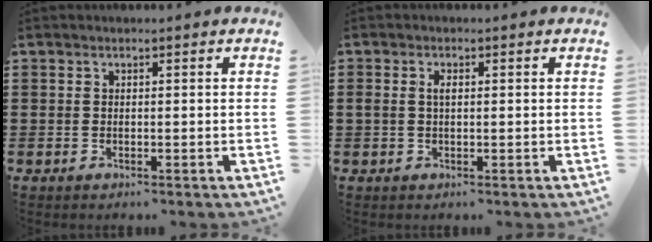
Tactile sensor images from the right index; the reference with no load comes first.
{"total": 1.7, "force": [0.2, 0.8, 1.5], "torque": [-0.028, 0.007, 0.002]}